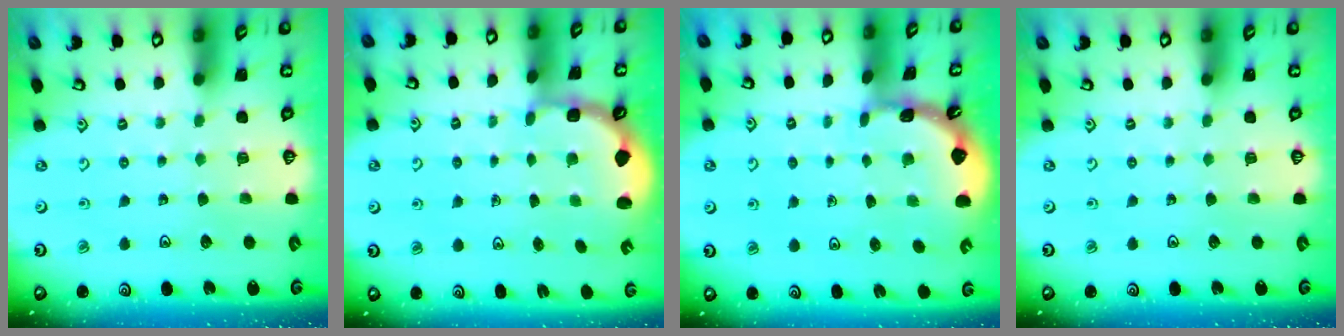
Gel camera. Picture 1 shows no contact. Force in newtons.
{"total": 2.7, "press": 2.1, "slide": 1.7}
{"total": 1.7, "press": 1.6, "slide": 0.1}
{"total": 0.0}